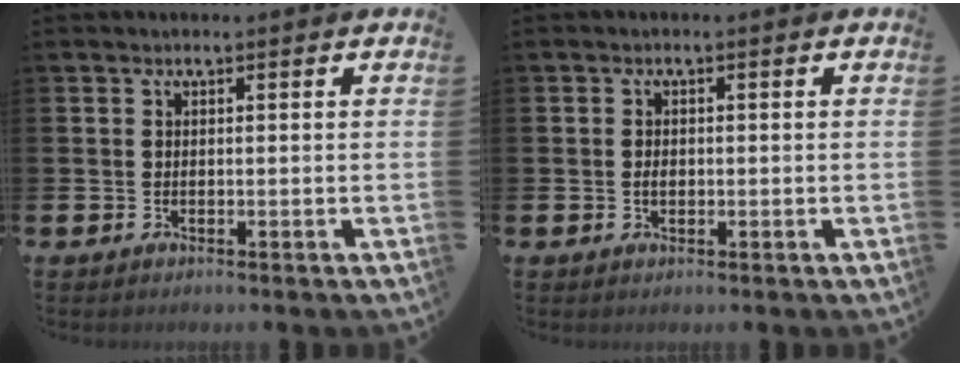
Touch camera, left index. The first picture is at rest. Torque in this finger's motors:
{"motor_torque": [0.23, 0.18, 0.00, 0.02]}